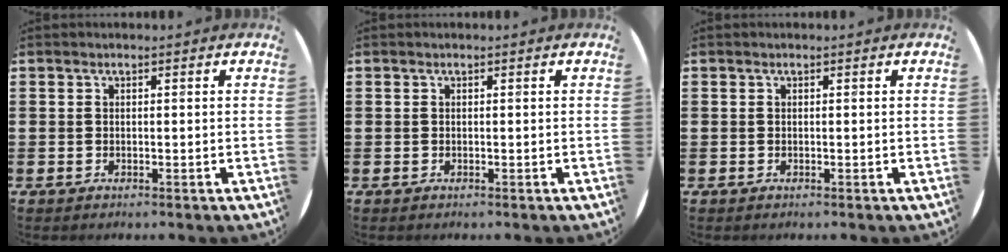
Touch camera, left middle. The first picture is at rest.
{"total": 0.0}
{"total": 0.0}